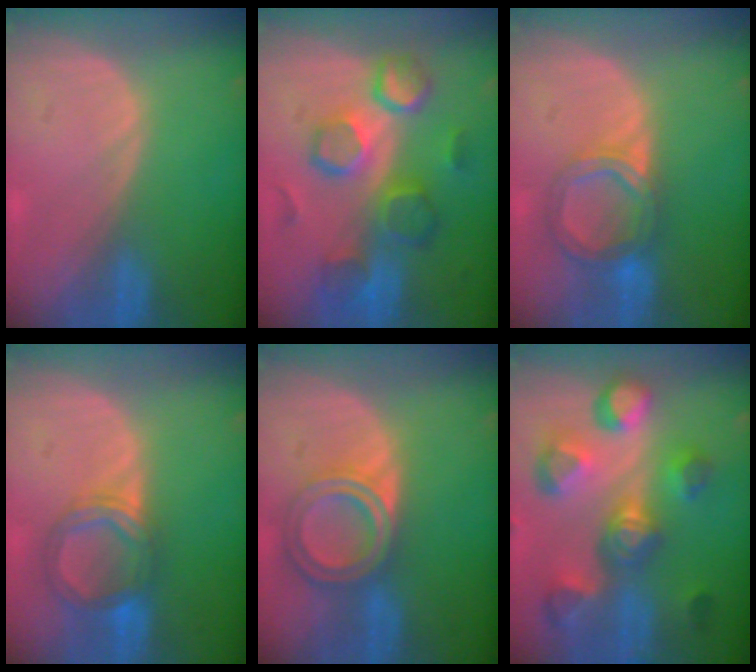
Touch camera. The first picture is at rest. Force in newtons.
{"total": 10.0, "press": 9.3, "slide": 3.6}
{"total": 6.5, "press": 5.7, "slide": 3.0}
{"total": 5.6, "press": 5.6, "slide": 0.3}
{"total": 6.8, "press": 6.0, "slide": 3.1}
{"total": 11.1, "press": 10.0, "slide": 4.8}